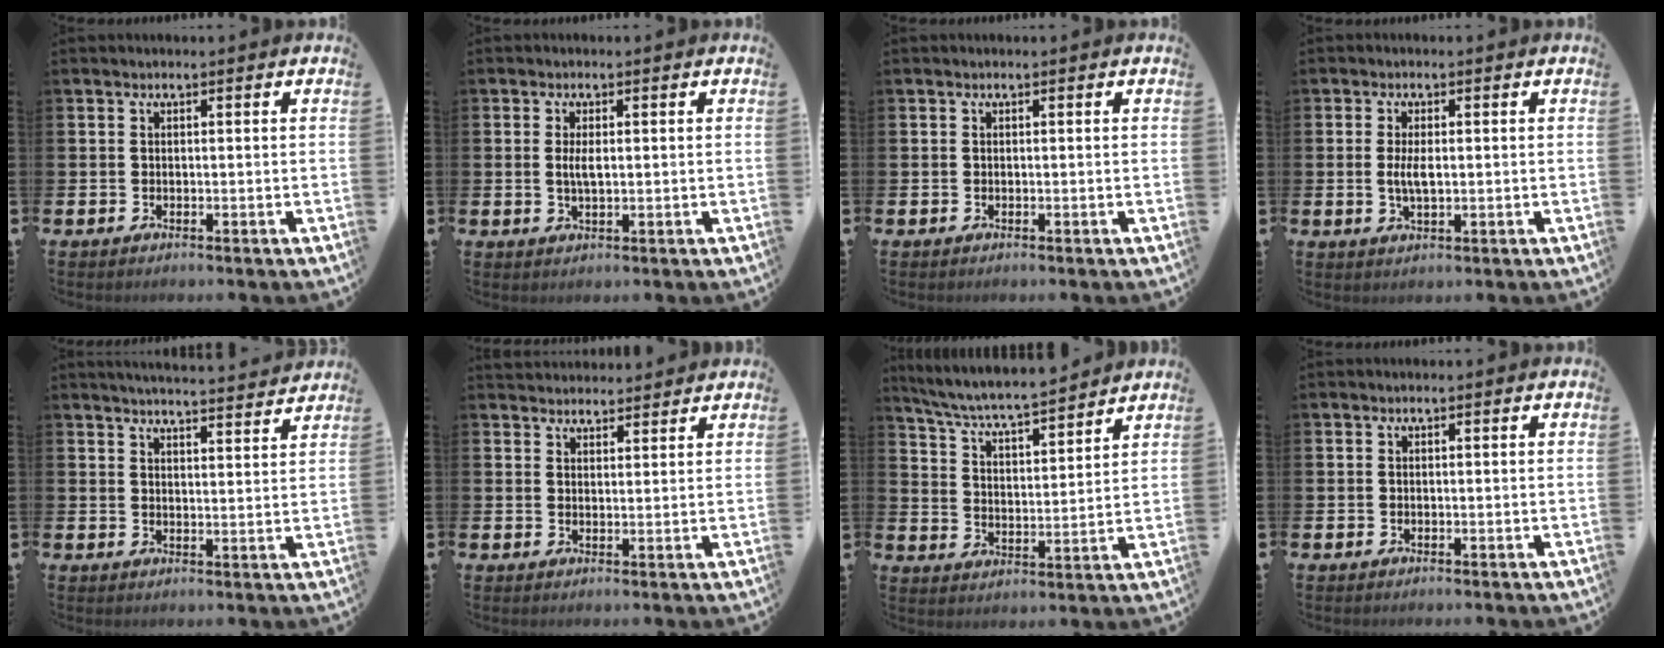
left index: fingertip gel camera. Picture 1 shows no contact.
{"total": 2.4, "force": [0.3, 0.9, 2.2], "torque": [-0.042, 0.003, 0.002]}
{"total": 0.0}
{"total": 3.2, "force": [0.1, 1.2, 2.9], "torque": [-0.054, 0.003, 0.000]}
{"total": 4.4, "force": [4.4, -0.4, 0.3], "torque": [-0.014, -0.031, 0.077]}
{"total": 3.1, "force": [3.0, 0.7, -0.3], "torque": [0.004, -0.013, 0.054]}
{"total": 6.3, "force": [6.1, 0.1, 1.7], "torque": [-0.059, -0.047, 0.102]}
{"total": 0.0}